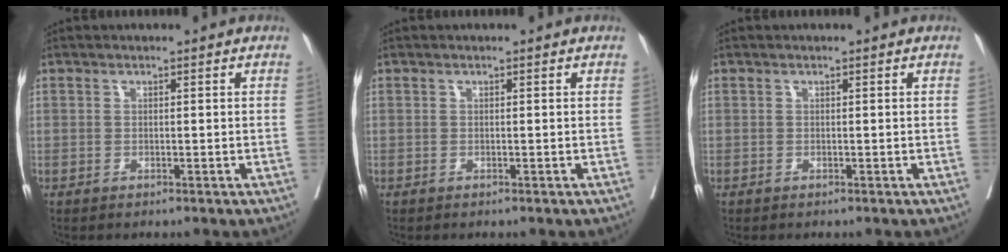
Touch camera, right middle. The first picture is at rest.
{"total": 0.0}
{"total": 0.0}